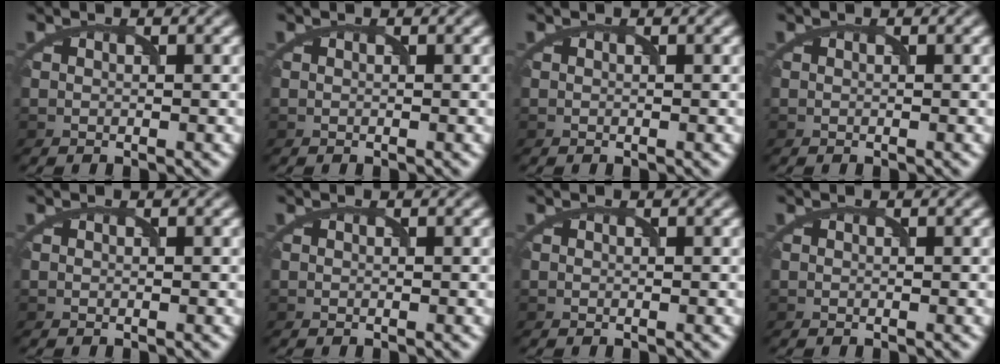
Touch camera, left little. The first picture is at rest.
{"total": 0.0}
{"total": 0.0}
{"total": 0.0}
{"total": 0.0}
{"total": 0.0}
{"total": 0.0}
{"total": 0.0}